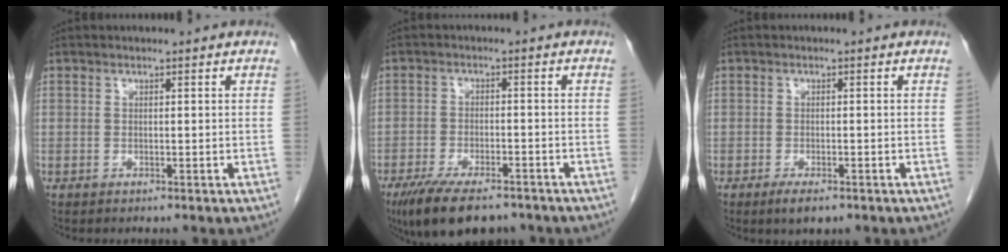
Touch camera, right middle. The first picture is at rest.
{"total": 11.0, "force": [-8.3, 3.7, 6.2], "torque": [-0.102, -0.014, -0.130]}
{"total": 2.7, "force": [-1.8, 0.9, 1.9], "torque": [-0.035, -0.003, -0.026]}